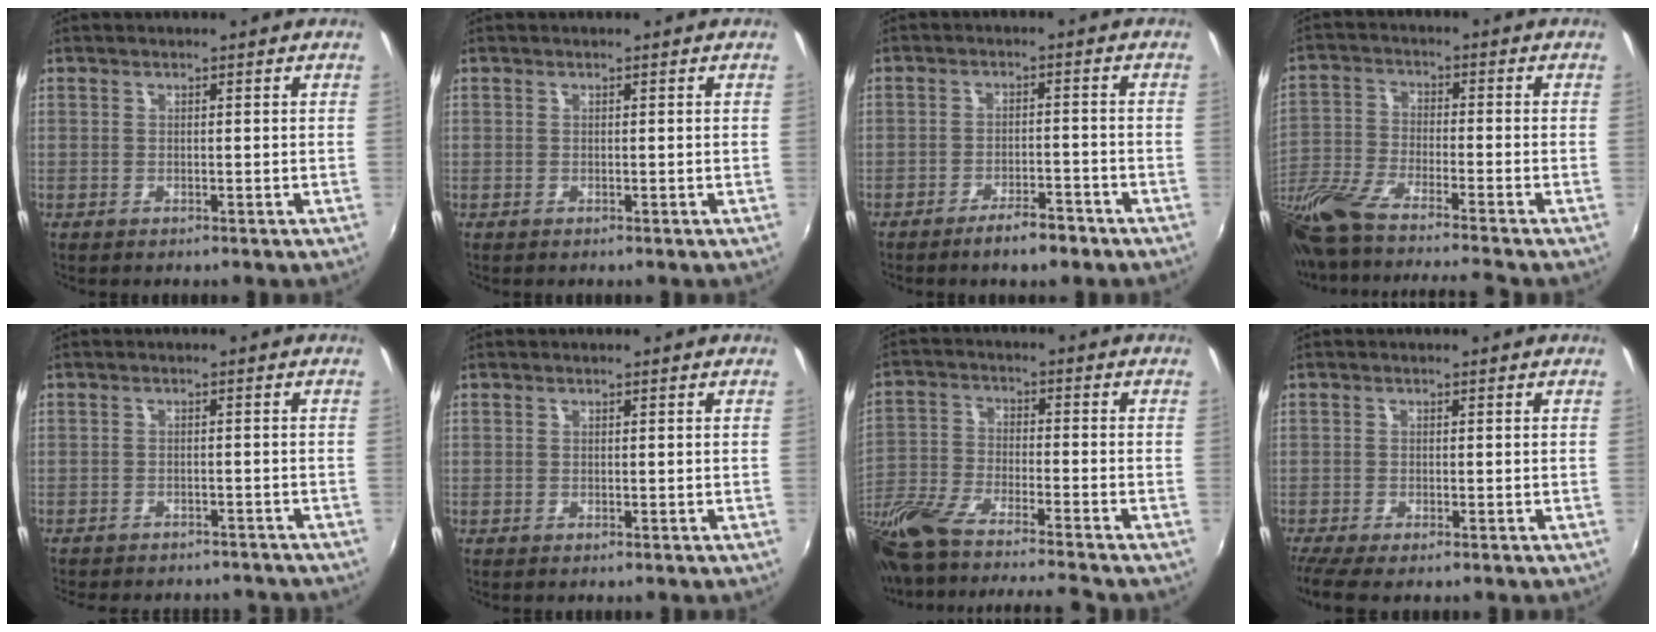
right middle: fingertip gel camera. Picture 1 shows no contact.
{"total": 0.0}
{"total": 5.2, "force": [-4.0, 1.3, 3.1], "torque": [-0.062, 0.001, -0.058]}
{"total": 18.3, "force": [-15.2, 0.8, 10.1], "torque": [-0.209, -0.062, -0.275]}
{"total": 10.8, "force": [-9.6, 3.3, 3.6], "torque": [-0.085, -0.008, -0.122]}
{"total": 0.0}
{"total": 20.1, "force": [-16.4, 1.8, 11.5], "torque": [-0.228, -0.061, -0.291]}
{"total": 3.5, "force": [-2.7, 0.0, 2.2], "torque": [-0.052, -0.018, -0.051]}